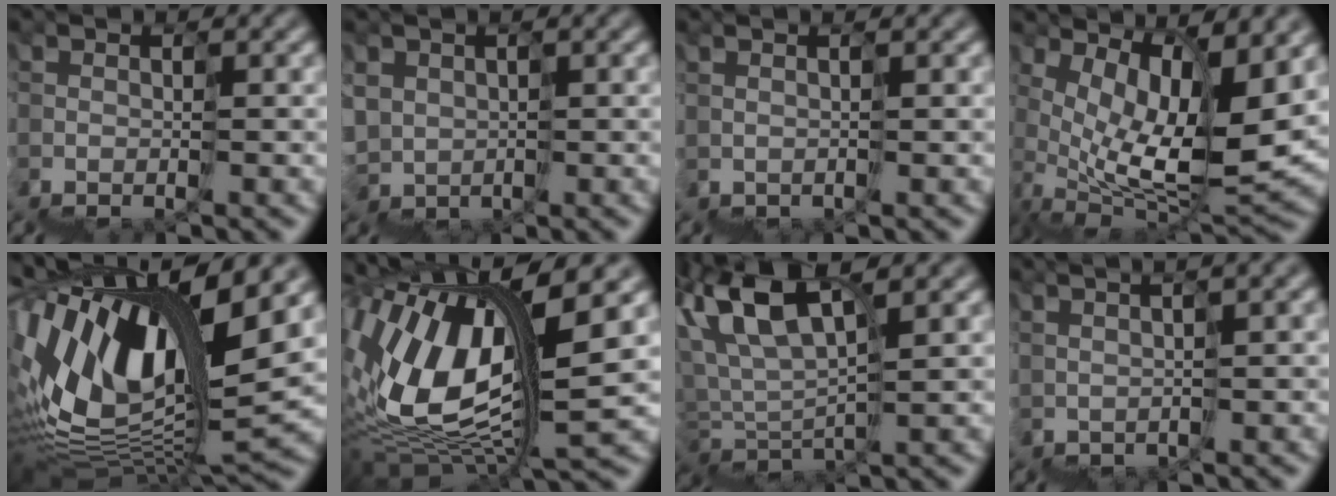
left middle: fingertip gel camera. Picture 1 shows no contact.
{"total": 2.7, "force": [1.6, 0.5, -2.0], "torque": [0.025, 0.029, 0.016]}
{"total": 2.8, "force": [1.6, -1.8, -1.5], "torque": [0.033, 0.018, 0.021]}
{"total": 6.6, "force": [4.1, -0.1, 5.1], "torque": [-0.083, 0.025, 0.074]}
{"total": 10.5, "force": [6.2, 2.9, 8.1], "torque": [-0.159, 0.047, 0.094]}
{"total": 6.9, "force": [4.8, 2.0, 4.5], "torque": [-0.115, 0.031, 0.073]}
{"total": 3.8, "force": [3.6, -0.9, 0.2], "torque": [-0.019, 0.047, 0.044]}
{"total": 4.6, "force": [3.8, -0.4, 2.5], "torque": [-0.014, 0.057, 0.069]}